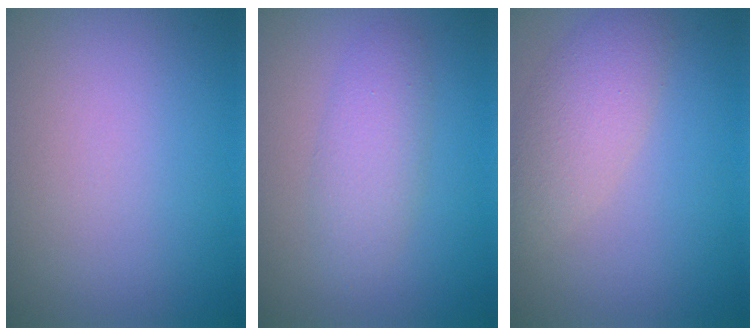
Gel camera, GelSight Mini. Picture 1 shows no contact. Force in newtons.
{"total": 2.7, "press": 2.7, "slide": 0.0}
{"total": 3.6, "press": 3.6, "slide": 0.3}